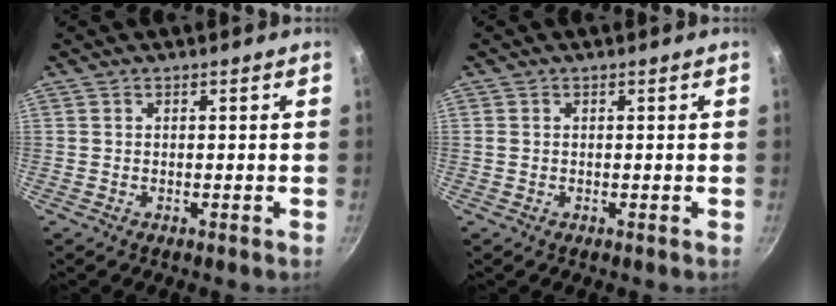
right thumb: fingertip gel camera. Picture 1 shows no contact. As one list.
[{"total": 0.6, "force": [0.1, 0.5, 0.2], "torque": [-0.004, 0.001, 0.000]}]